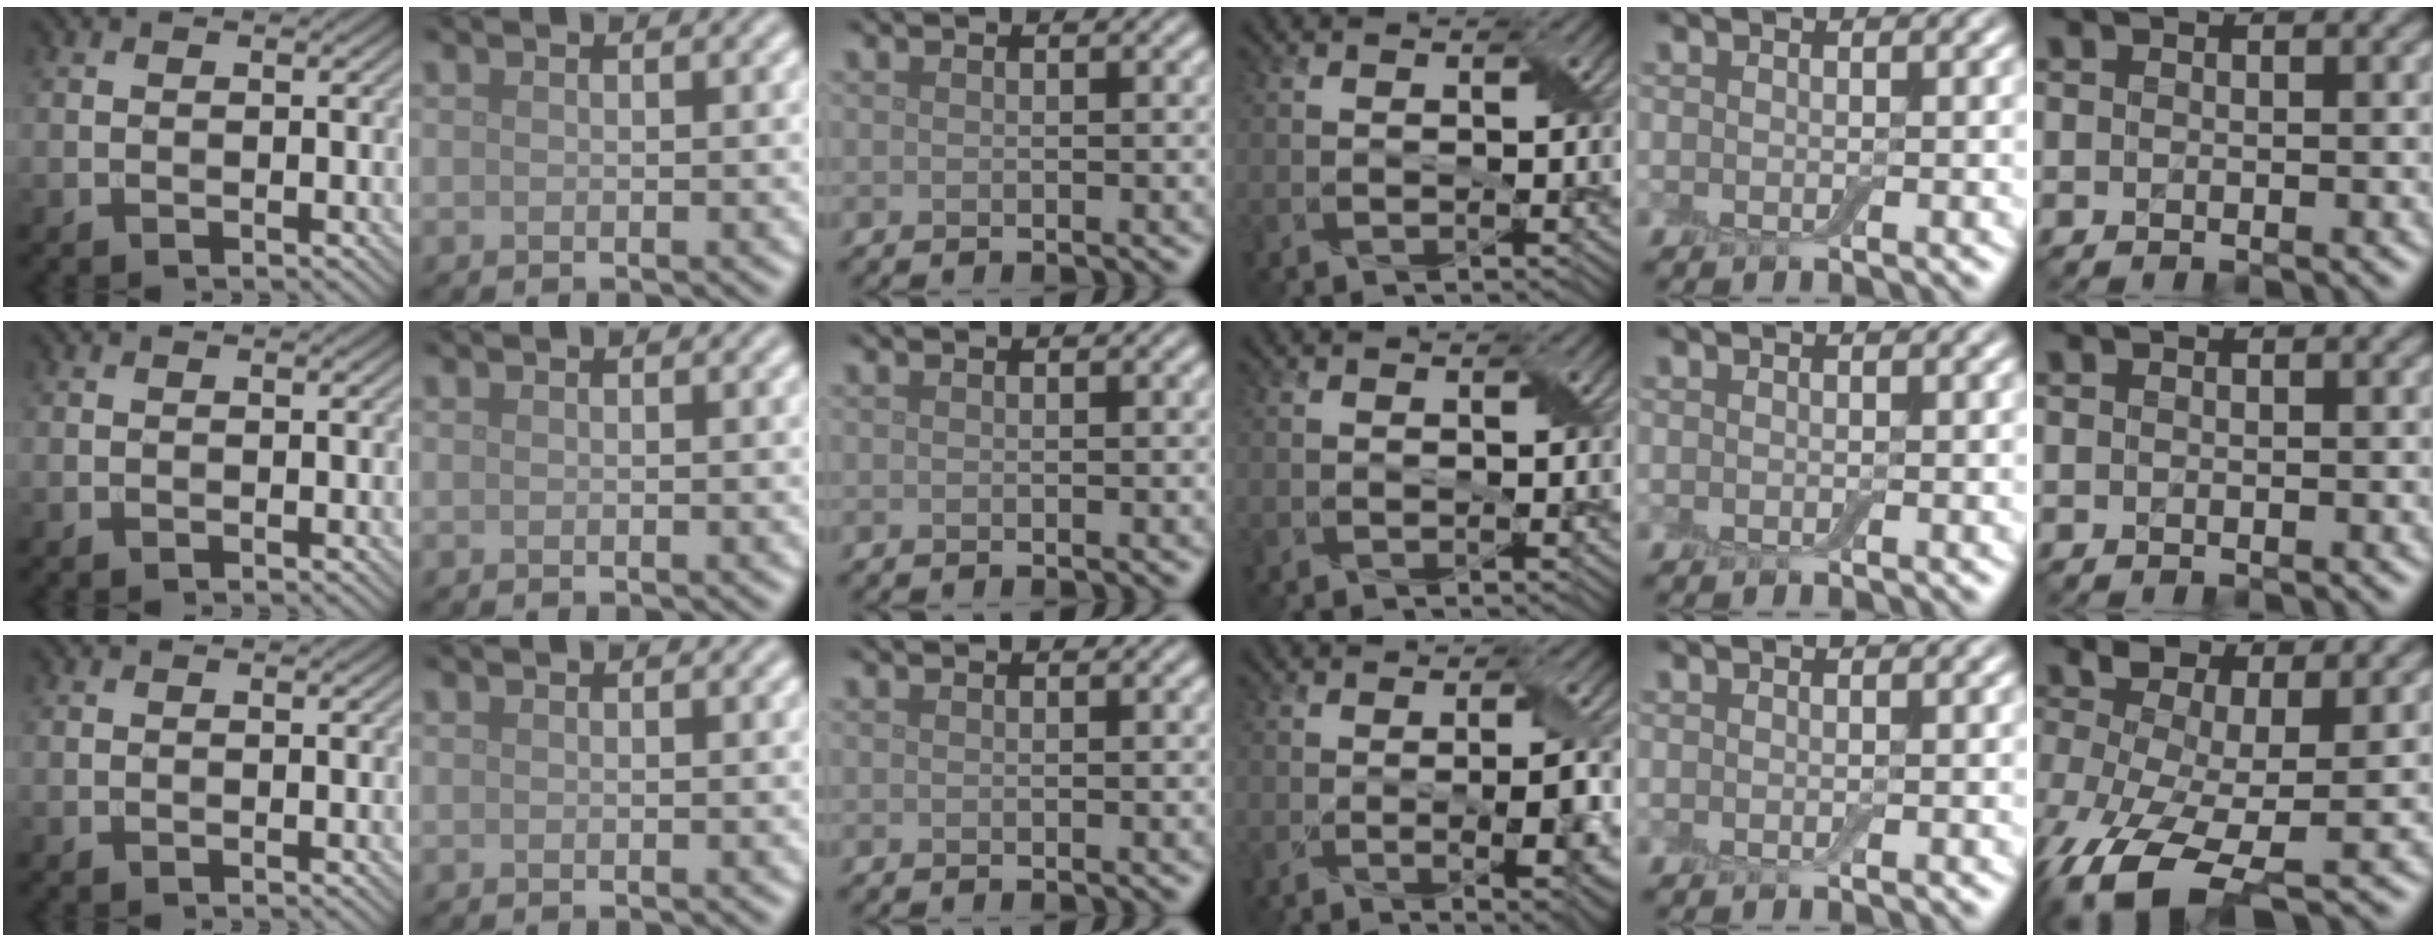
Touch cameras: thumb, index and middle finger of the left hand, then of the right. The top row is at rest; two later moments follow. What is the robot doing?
{"motion": "peel", "object": "aluminum foil"}